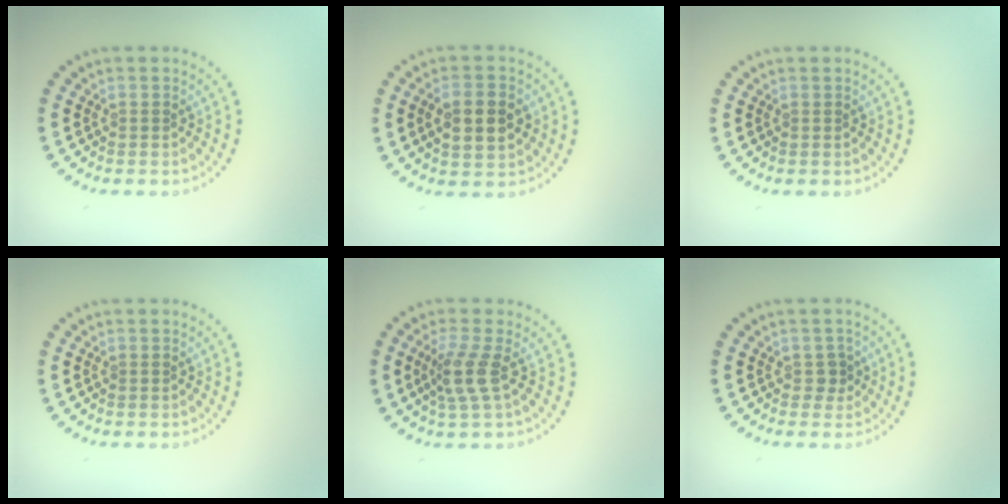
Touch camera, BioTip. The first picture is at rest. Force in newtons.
{"total": 4.6, "press": 4.6, "slide": 0.1}
{"total": 0.0}
{"total": 0.0}
{"total": 2.8, "press": 2.1, "slide": 1.8}
{"total": 1.1, "press": 0.9, "slide": 0.7}